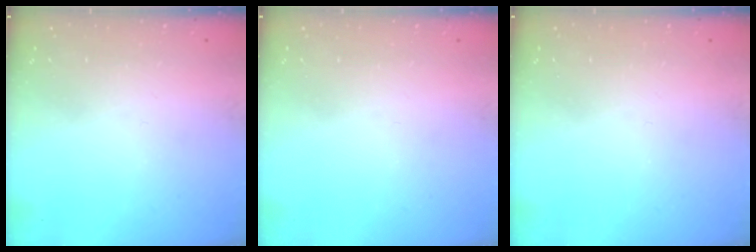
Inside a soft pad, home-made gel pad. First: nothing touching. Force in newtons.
{"total": 0.0}
{"total": 0.0}